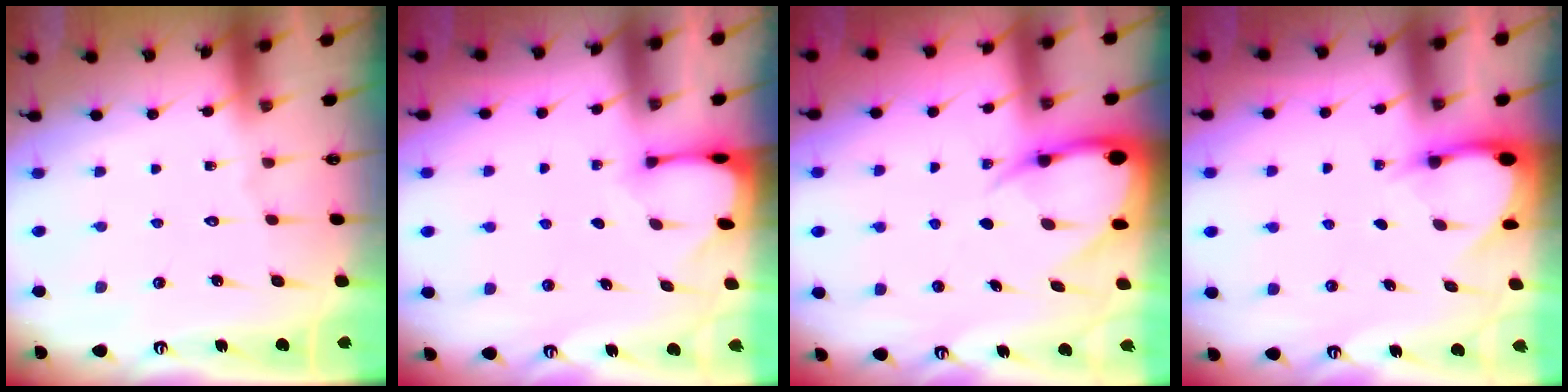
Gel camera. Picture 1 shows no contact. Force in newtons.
{"total": 2.7, "press": 2.7, "slide": 0.3}
{"total": 7.5, "press": 7.4, "slide": 0.7}
{"total": 3.5, "press": 3.5, "slide": 0.2}